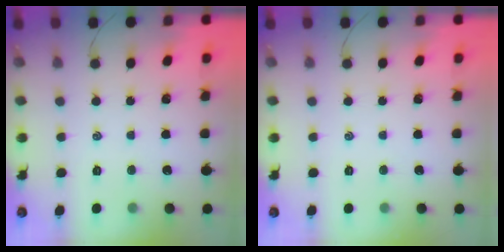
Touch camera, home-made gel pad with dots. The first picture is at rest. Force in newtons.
{"total": 0.0}